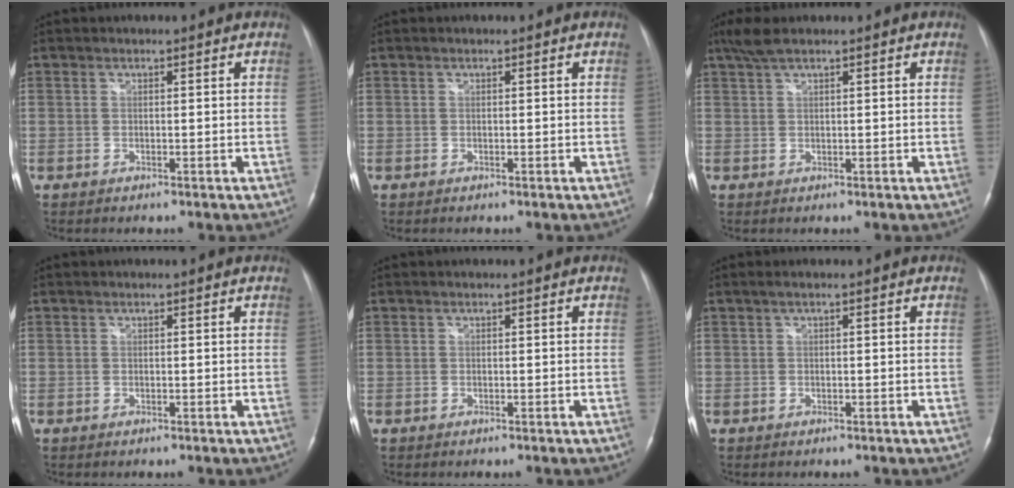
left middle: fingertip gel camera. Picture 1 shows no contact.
{"total": 0.0}
{"total": 3.1, "force": [2.4, 0.2, 2.0], "torque": [-0.053, 0.013, 0.053]}
{"total": 0.0}
{"total": 0.0}
{"total": 1.0, "force": [0.5, 0.0, 0.9], "torque": [-0.024, 0.012, 0.007]}